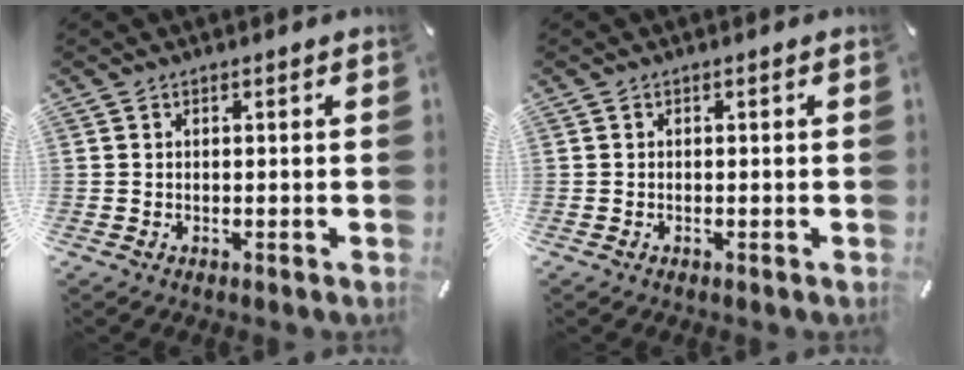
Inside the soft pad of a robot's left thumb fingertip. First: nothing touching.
{"total": 0.0}